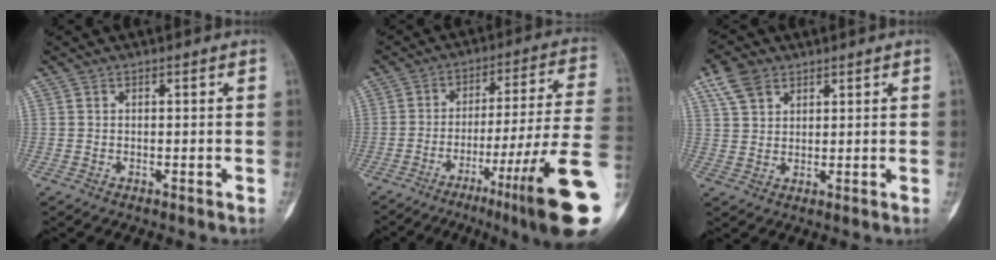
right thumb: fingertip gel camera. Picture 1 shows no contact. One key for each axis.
{"total": 21.8, "fx": -9.4, "fy": 1.4, "fz": 19.6, "tx": -0.241, "ty": 0.039, "tz": -0.137}
{"total": 6.2, "fx": 3.6, "fy": 3.9, "fz": 3.1, "tx": -0.049, "ty": -0.004, "tz": 0.074}